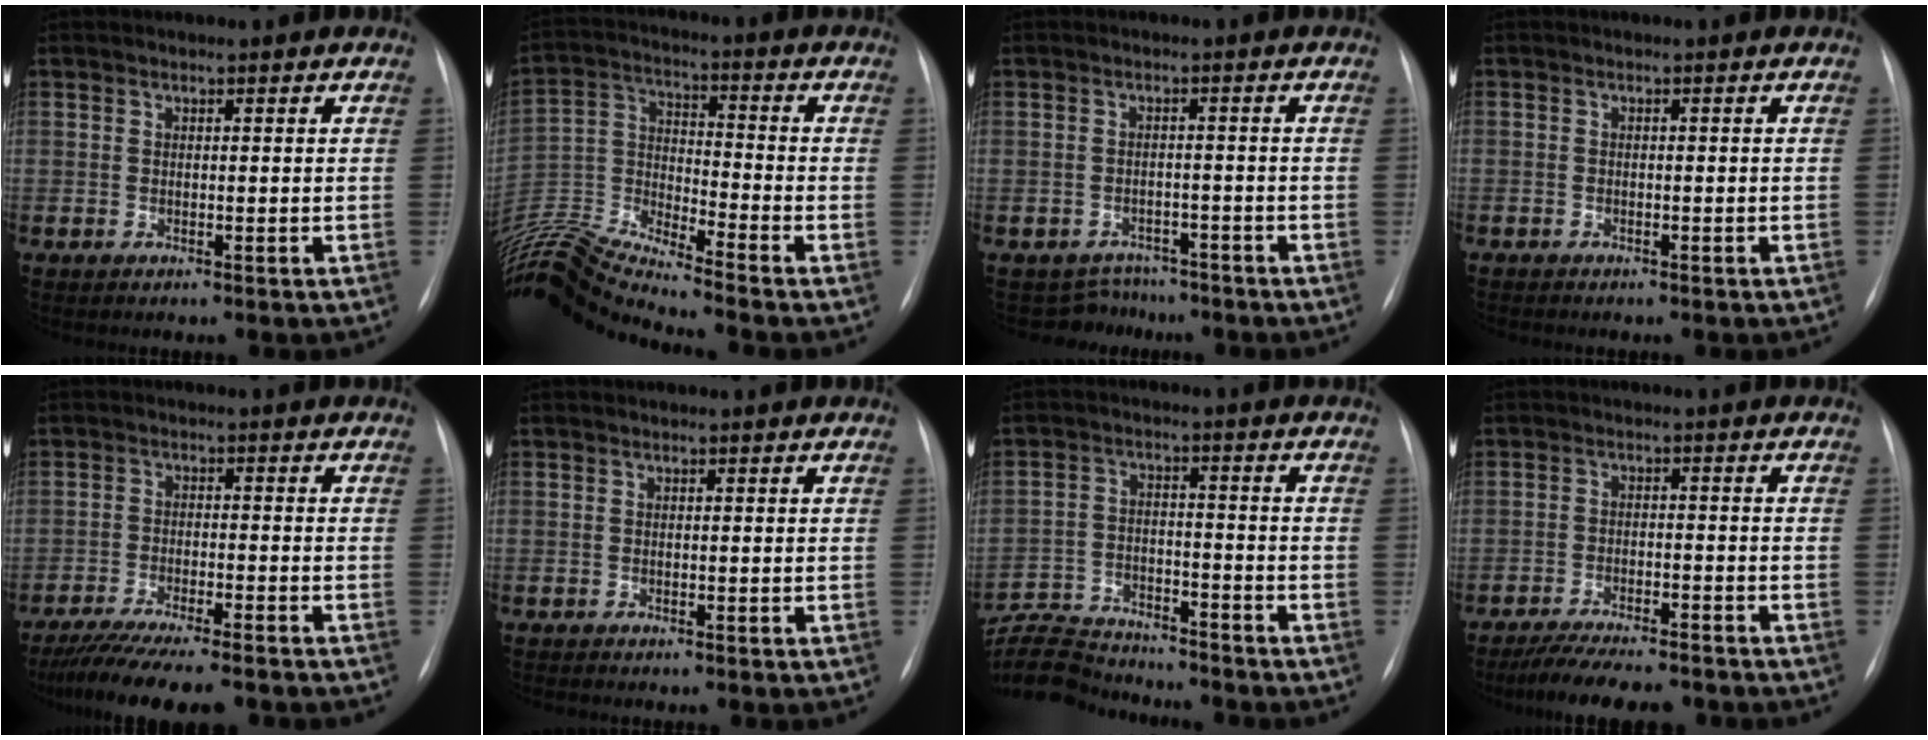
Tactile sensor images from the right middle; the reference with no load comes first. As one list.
[{"total": 14.7, "force": [-14.0, -1.6, 4.2], "torque": [-0.091, 0.018, -0.267]}, {"total": 4.5, "force": [-3.9, 1.8, -1.2], "torque": [0.018, 0.017, -0.058]}, {"total": 1.5, "force": [-1.3, 0.7, 0.5], "torque": [-0.008, 0.002, -0.017]}, {"total": 12.4, "force": [-10.5, 1.2, 6.4], "torque": [-0.098, -0.023, -0.160]}, {"total": 0.0}, {"total": 11.7, "force": [-11.4, 1.9, 2.3], "torque": [-0.048, 0.013, -0.192]}, {"total": 11.2, "force": [-9.9, 2.1, 4.9], "torque": [-0.075, -0.005, -0.146]}]